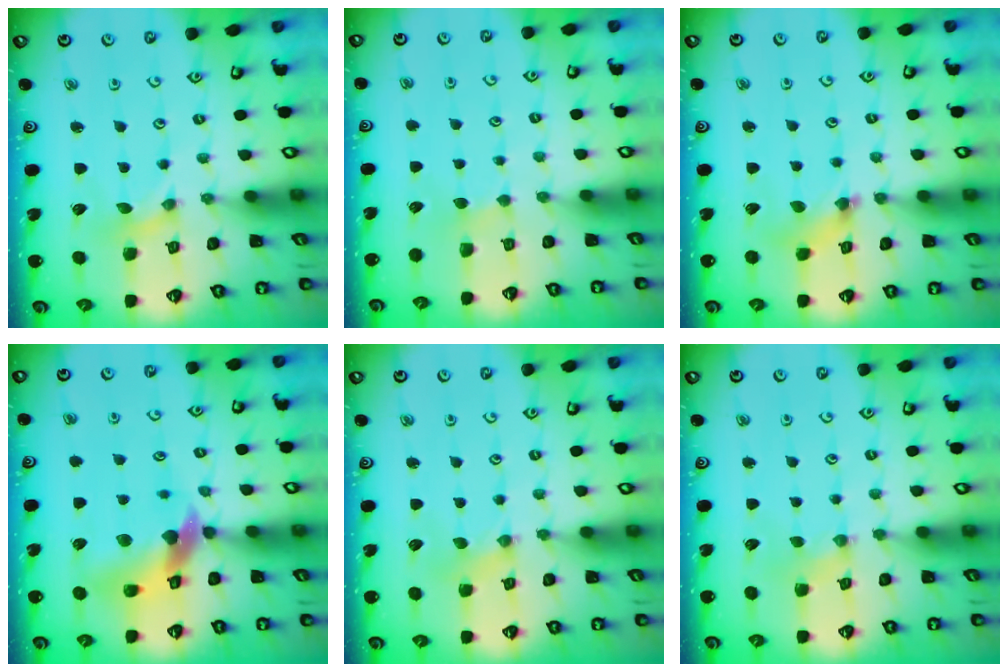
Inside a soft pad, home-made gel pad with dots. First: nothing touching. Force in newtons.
{"total": 2.1, "press": 2.1, "slide": 0.3}
{"total": 4.0, "press": 3.9, "slide": 0.5}
{"total": 10.9, "press": 10.8, "slide": 1.5}
{"total": 1.0, "press": 0.9, "slide": 0.3}
{"total": 1.4, "press": 1.4, "slide": 0.3}